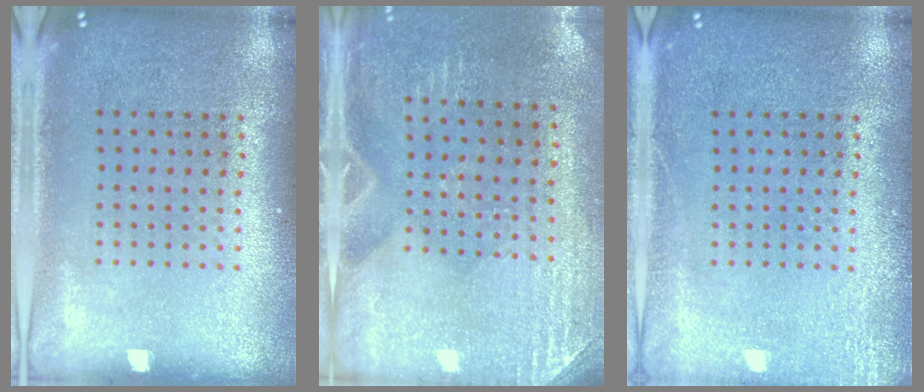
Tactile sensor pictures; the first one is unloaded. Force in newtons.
{"total": 2.9, "press": 2.6, "slide": 1.1}
{"total": 2.1, "press": 2.1, "slide": 0.3}